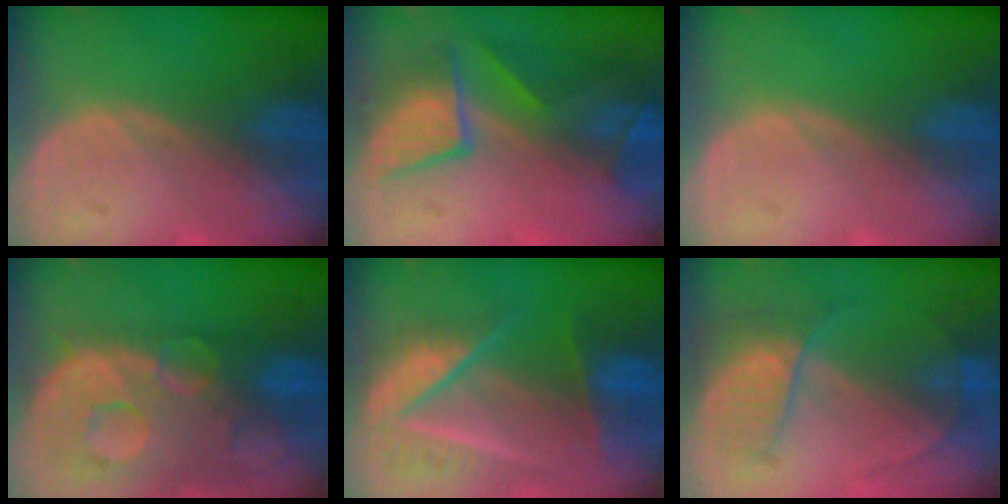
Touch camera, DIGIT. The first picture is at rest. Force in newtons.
{"total": 10.1, "press": 8.7, "slide": 5.0}
{"total": 0.0}
{"total": 13.7, "press": 11.1, "slide": 8.0}
{"total": 9.5, "press": 8.3, "slide": 4.7}
{"total": 7.1, "press": 6.1, "slide": 3.6}